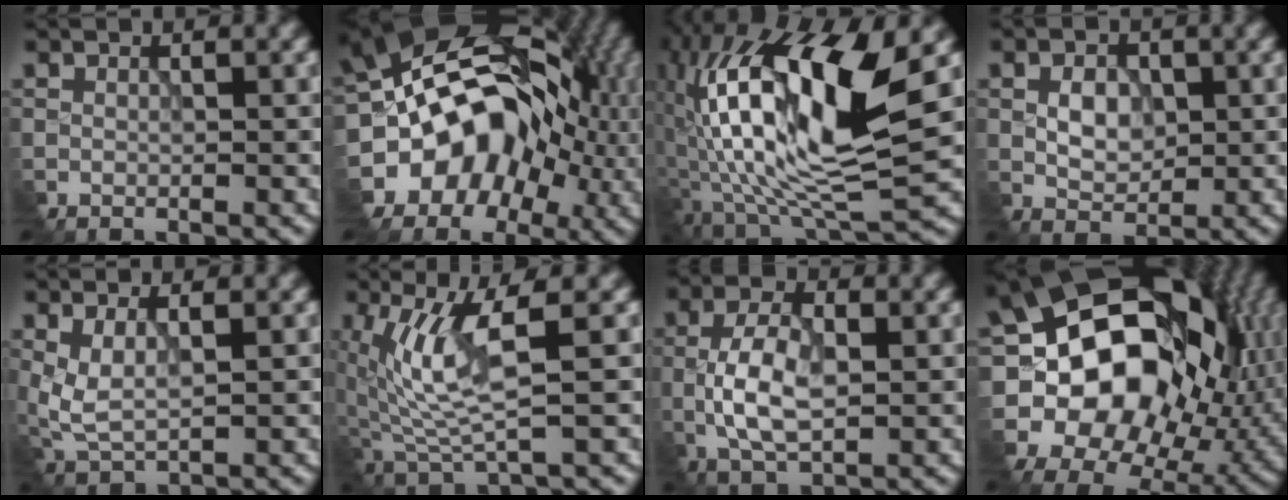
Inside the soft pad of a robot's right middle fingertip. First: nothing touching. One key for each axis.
{"total": 14.6, "fx": -2.6, "fy": 11.9, "fz": 8.0, "tx": -0.124, "ty": -0.001, "tz": -0.056}
{"total": 16.4, "fx": 1.7, "fy": 5.9, "fz": 15.2, "tx": -0.282, "ty": 0.016, "tz": 0.027}
{"total": 2.6, "fx": -0.5, "fy": 1.8, "fz": 1.7, "tx": -0.029, "ty": 0.000, "tz": -0.006}
{"total": 3.1, "fx": 0.4, "fy": 1.4, "fz": 2.7, "tx": -0.067, "ty": -0.005, "tz": 0.014}
{"total": 7.2, "fx": 0.9, "fy": 2.1, "fz": 6.8, "tx": -0.154, "ty": -0.003, "tz": 0.027}
{"total": 5.8, "fx": -1.5, "fy": 2.8, "fz": 4.8, "tx": -0.106, "ty": 0.001, "tz": -0.025}
{"total": 18.7, "fx": 1.4, "fy": 14.9, "fz": 11.2, "tx": -0.207, "ty": 0.012, "tz": 0.043}